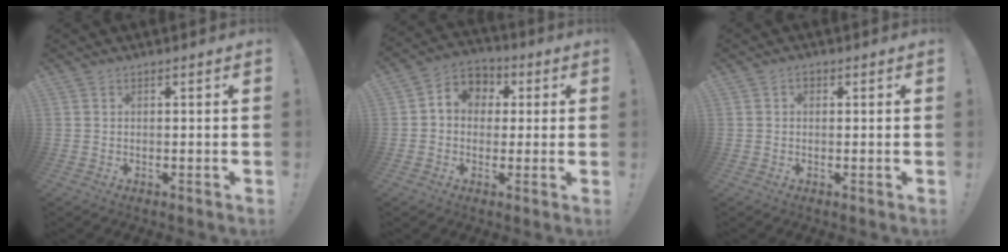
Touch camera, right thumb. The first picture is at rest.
{"total": 7.6, "force": [0.7, 6.9, 2.9], "torque": [-0.037, 0.005, 0.018]}
{"total": 1.3, "force": [0.0, 1.0, 0.8], "torque": [-0.020, 0.008, 0.001]}